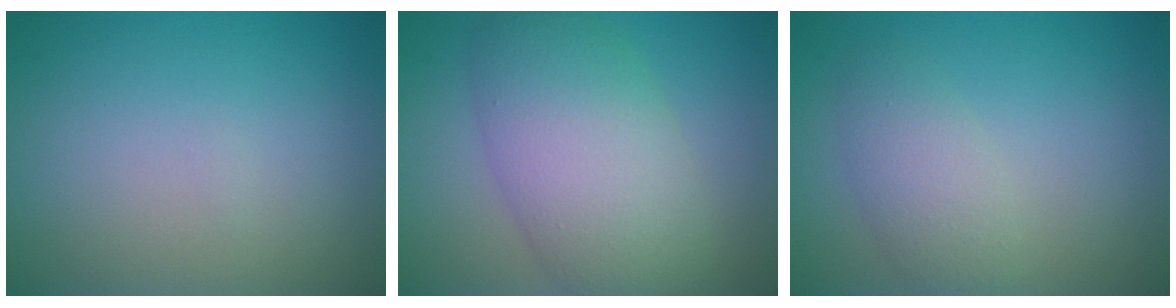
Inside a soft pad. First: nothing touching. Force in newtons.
{"total": 8.4, "press": 8.3, "slide": 0.4}
{"total": 2.9, "press": 2.9, "slide": 0.1}